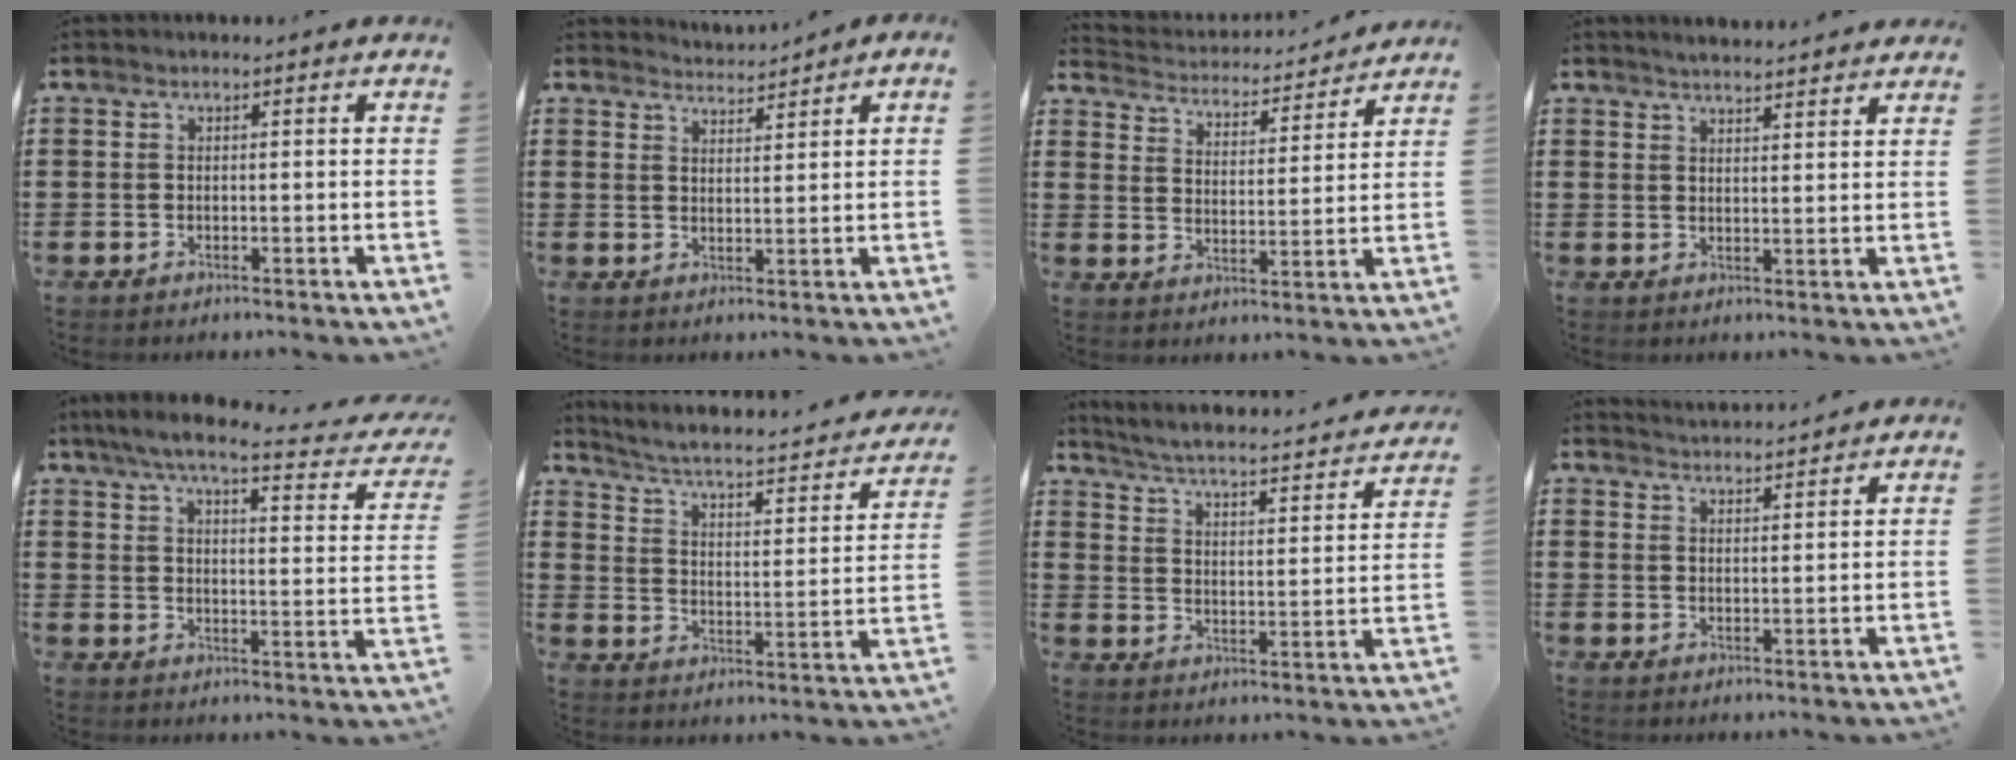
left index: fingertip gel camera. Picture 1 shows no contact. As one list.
[{"total": 2.6, "force": [2.6, -0.2, -0.1], "torque": [-0.006, -0.008, 0.048]}, {"total": 3.6, "force": [3.5, 0.4, 0.0], "torque": [-0.024, -0.028, 0.054]}, {"total": 2.9, "force": [2.8, -0.2, 0.4], "torque": [-0.014, -0.007, 0.052]}, {"total": 6.8, "force": [5.3, 0.5, 4.3], "torque": [-0.097, -0.030, 0.085]}, {"total": 2.7, "force": [1.9, 0.2, 1.9], "torque": [-0.052, -0.028, 0.018]}, {"total": 3.2, "force": [2.9, -0.4, 1.3], "torque": [-0.045, -0.033, 0.037]}, {"total": 2.9, "force": [2.9, -0.3, -0.1], "torque": [-0.006, -0.012, 0.053]}]